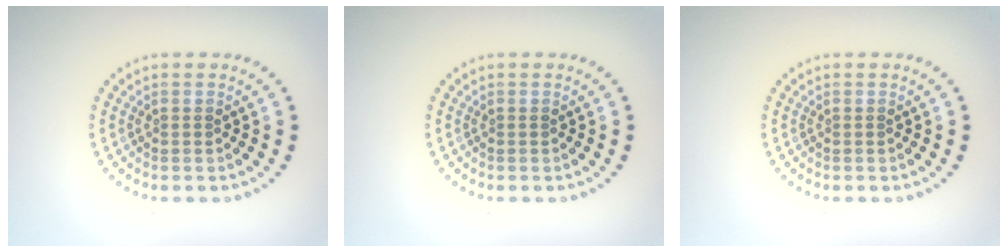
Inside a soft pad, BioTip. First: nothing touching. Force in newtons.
{"total": 0.0}
{"total": 0.0}